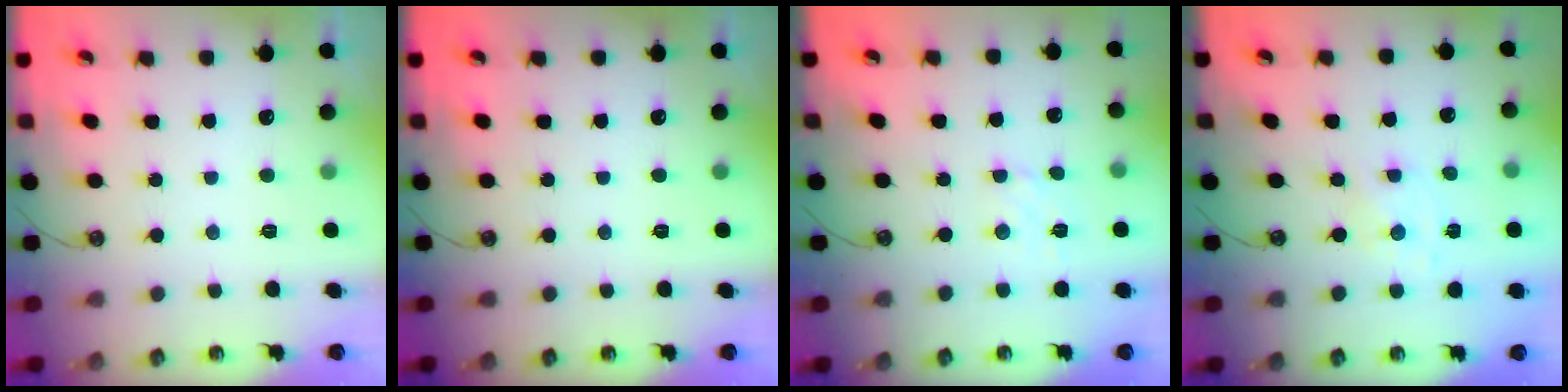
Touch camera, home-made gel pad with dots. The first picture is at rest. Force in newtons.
{"total": 0.0}
{"total": 2.9, "press": 2.9, "slide": 0.5}
{"total": 0.8, "press": 0.8, "slide": 0.2}